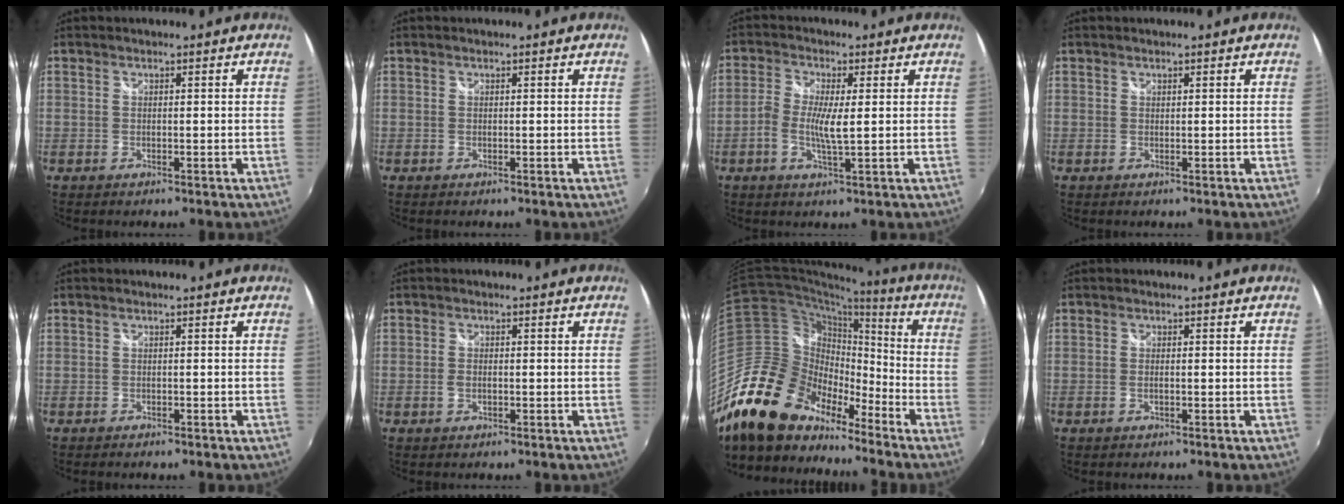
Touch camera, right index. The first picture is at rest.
{"total": 0.0}
{"total": 5.2, "force": [-0.4, 1.0, 5.1], "torque": [-0.109, -0.001, -0.013]}
{"total": 0.0}
{"total": 1.1, "force": [-0.9, 0.4, 0.4], "torque": [-0.012, -0.004, -0.014]}
{"total": 1.8, "force": [-0.4, 1.1, 1.4], "torque": [-0.027, -0.001, -0.009]}
{"total": 22.6, "force": [-17.0, 11.6, 9.5], "torque": [-0.186, 0.018, -0.302]}
{"total": 1.0, "force": [-0.1, 0.4, 0.9], "torque": [-0.019, -0.001, -0.005]}